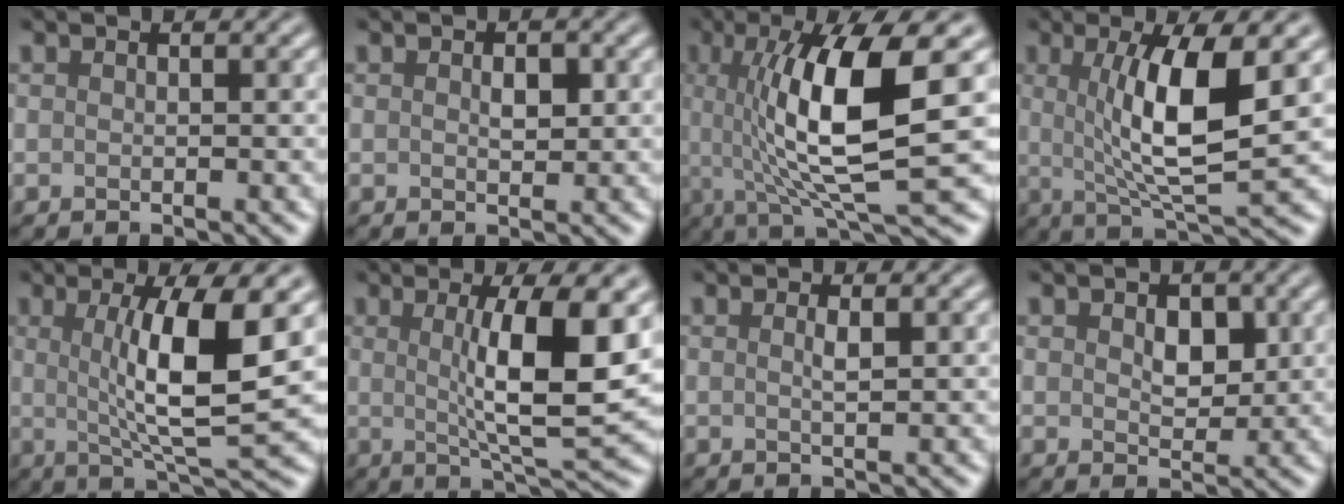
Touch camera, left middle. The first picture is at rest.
{"total": 1.5, "force": [0.3, 0.8, 1.2], "torque": [-0.018, 0.000, 0.004]}
{"total": 10.8, "force": [1.1, 2.6, 10.5], "torque": [-0.157, -0.002, 0.024]}
{"total": 8.0, "force": [1.3, 1.9, 7.6], "torque": [-0.126, -0.010, 0.025]}
{"total": 8.3, "force": [1.2, 1.7, 8.0], "torque": [-0.118, -0.009, 0.022]}
{"total": 8.4, "force": [1.3, 1.7, 8.1], "torque": [-0.117, -0.011, 0.026]}
{"total": 1.1, "force": [0.3, 0.2, 1.1], "torque": [-0.019, 0.003, 0.002]}
{"total": 2.7, "force": [0.6, 1.7, 1.9], "torque": [-0.033, -0.003, 0.009]}